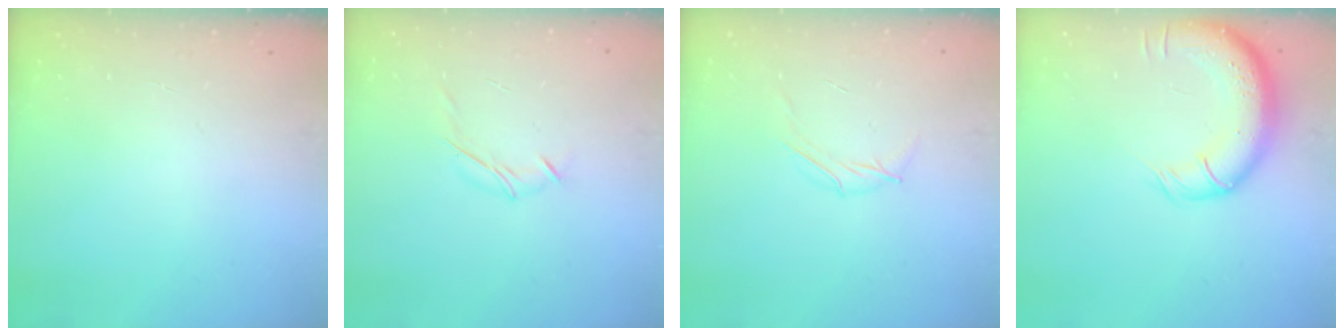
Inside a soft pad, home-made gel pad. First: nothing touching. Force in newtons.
{"total": 7.1, "press": 7.0, "slide": 1.5}
{"total": 5.2, "press": 5.1, "slide": 1.0}
{"total": 13.7, "press": 13.3, "slide": 3.4}